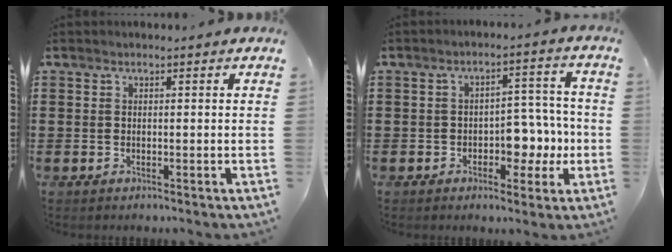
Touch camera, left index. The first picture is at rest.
{"total": 5.8, "force": [-1.8, 3.9, 4.0], "torque": [-0.060, 0.007, -0.038]}